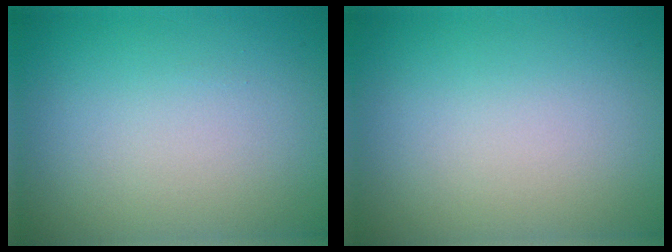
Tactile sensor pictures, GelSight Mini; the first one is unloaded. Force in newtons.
{"total": 0.0}